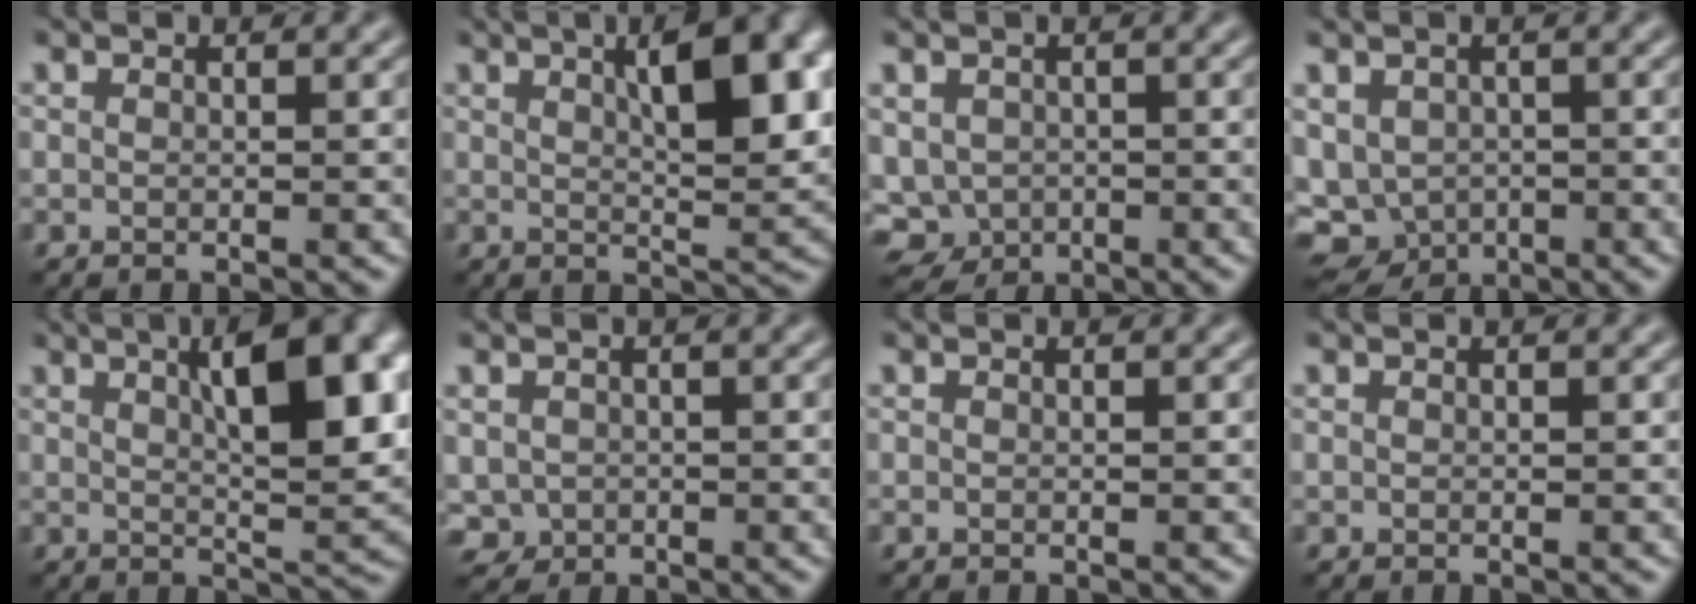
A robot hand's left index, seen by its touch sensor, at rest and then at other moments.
{"total": 8.8, "force": [2.7, 2.6, 8.0], "torque": [-0.102, 0.012, 0.042]}
{"total": 4.2, "force": [-1.2, 3.6, 1.8], "torque": [-0.034, 0.000, -0.018]}
{"total": 6.8, "force": [-2.2, 5.4, 3.4], "torque": [-0.053, -0.017, -0.020]}
{"total": 10.3, "force": [3.0, 3.1, 9.4], "torque": [-0.125, 0.009, 0.047]}
{"total": 2.0, "force": [-0.3, 1.9, 0.5], "torque": [-0.008, -0.005, -0.006]}
{"total": 0.0}
{"total": 0.0}